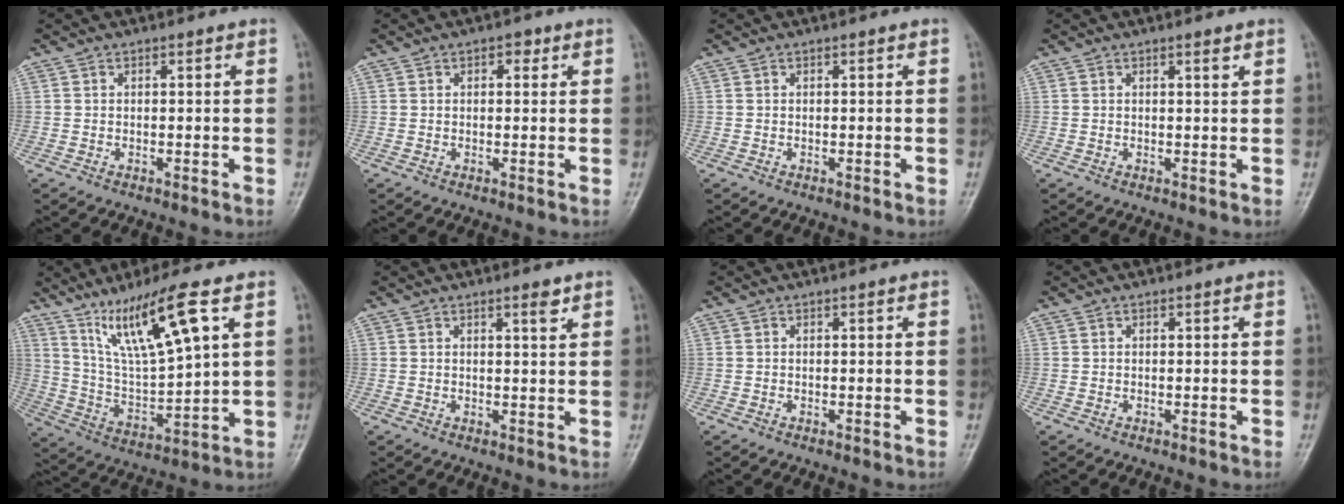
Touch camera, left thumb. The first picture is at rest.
{"total": 2.2, "force": [1.0, 1.3, 1.4], "torque": [-0.007, 0.001, 0.010]}
{"total": 0.0}
{"total": 1.1, "force": [0.8, 0.1, 0.8], "torque": [-0.011, -0.004, 0.012]}
{"total": 15.3, "force": [8.2, 2.6, 12.7], "torque": [-0.234, -0.035, 0.168]}
{"total": 2.1, "force": [1.5, 0.3, 1.5], "torque": [-0.020, -0.010, 0.023]}
{"total": 0.0}
{"total": 0.0}